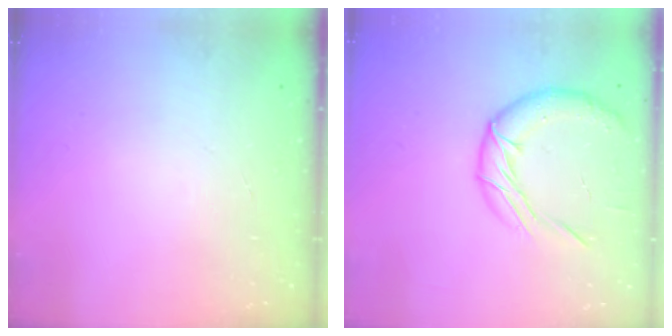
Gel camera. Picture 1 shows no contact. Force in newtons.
{"total": 12.8, "press": 12.8, "slide": 0.9}